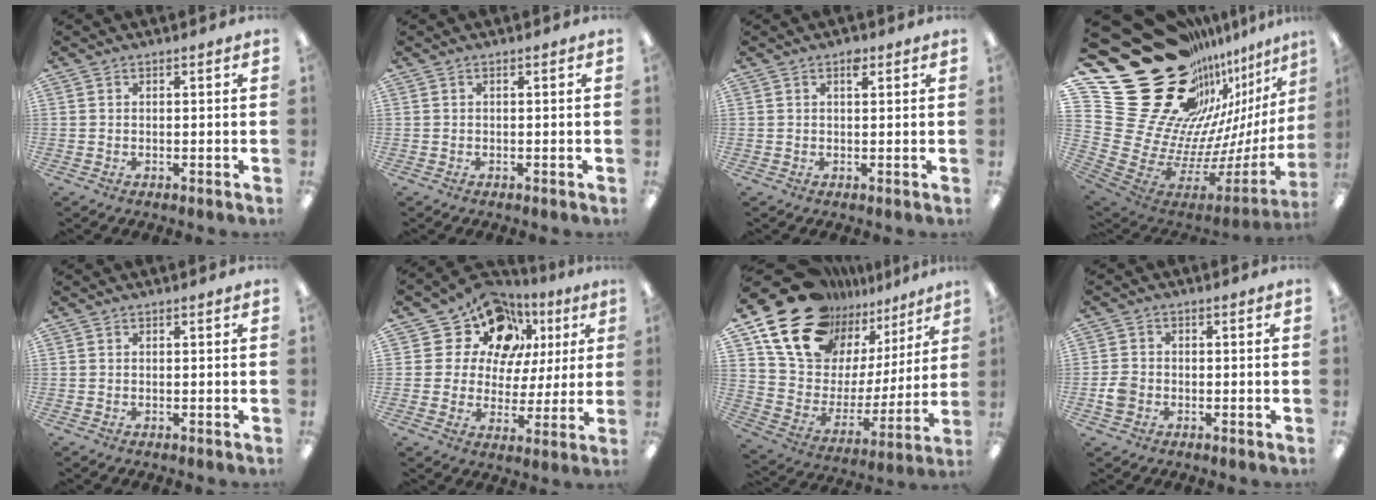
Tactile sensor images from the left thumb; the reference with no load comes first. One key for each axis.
{"total": 0.0}
{"total": 2.1, "fx": 1.2, "fy": 1.0, "fz": 1.4, "tx": -0.015, "ty": -0.004, "tz": 0.018}
{"total": 39.3, "fx": 19.3, "fy": 25.2, "fz": 23.1, "tx": -0.318, "ty": -0.214, "tz": 0.459}
{"total": 0.0}
{"total": 15.8, "fx": 9.2, "fy": 11.4, "fz": 6.1, "tx": -0.124, "ty": -0.042, "tz": 0.175}
{"total": 21.9, "fx": 16.7, "fy": 11.9, "fz": 7.8, "tx": -0.154, "ty": -0.110, "tz": 0.314}
{"total": 3.7, "fx": -1.2, "fy": 3.1, "fz": 1.6, "tx": -0.025, "ty": 0.008, "tz": -0.020}